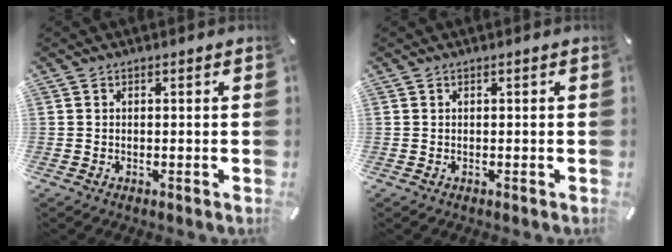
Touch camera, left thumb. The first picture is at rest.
{"total": 0.0}